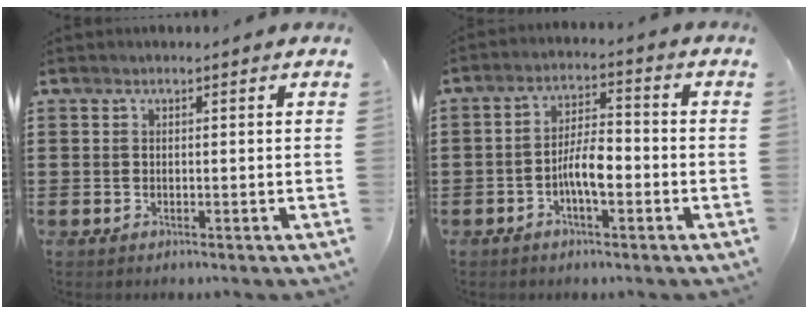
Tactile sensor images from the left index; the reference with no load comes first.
{"total": 5.7, "force": [-2.0, 1.9, 5.0], "torque": [-0.101, 0.008, -0.042]}